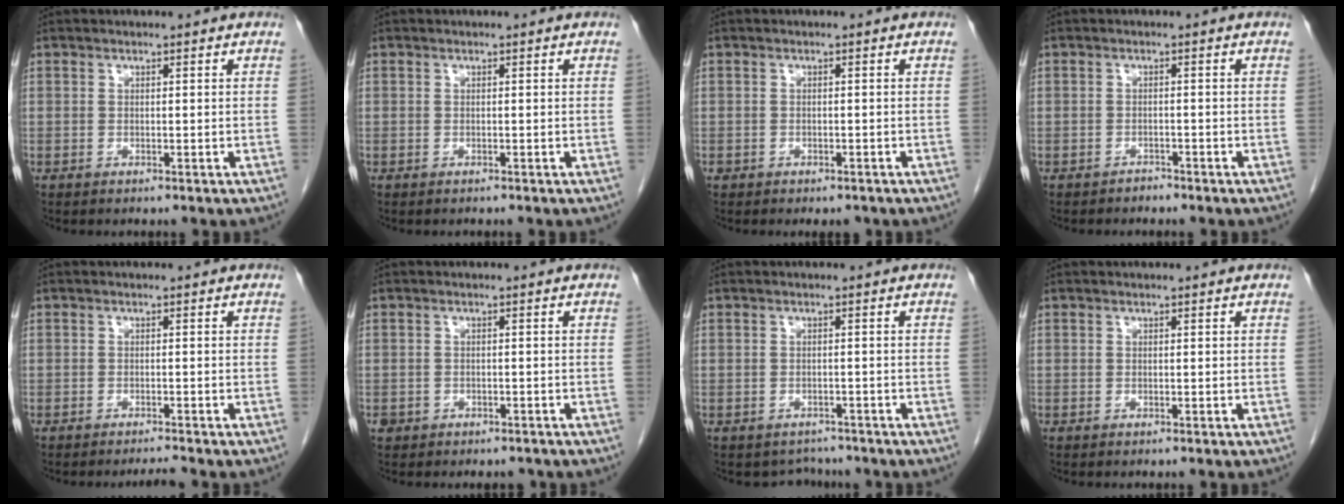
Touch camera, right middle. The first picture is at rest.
{"total": 0.0}
{"total": 2.0, "force": [-1.5, 1.2, 0.7], "torque": [-0.009, 0.003, -0.016]}
{"total": 1.1, "force": [-1.0, 0.4, -0.1], "torque": [0.001, 0.000, -0.019]}
{"total": 1.3, "force": [-1.2, -0.5, 0.2], "torque": [-0.006, -0.006, -0.017]}
{"total": 2.8, "force": [-1.9, 1.9, 0.6], "torque": [-0.011, 0.009, -0.024]}
{"total": 2.8, "force": [-2.4, 1.4, -0.2], "torque": [-0.001, 0.006, -0.033]}
{"total": 0.0}